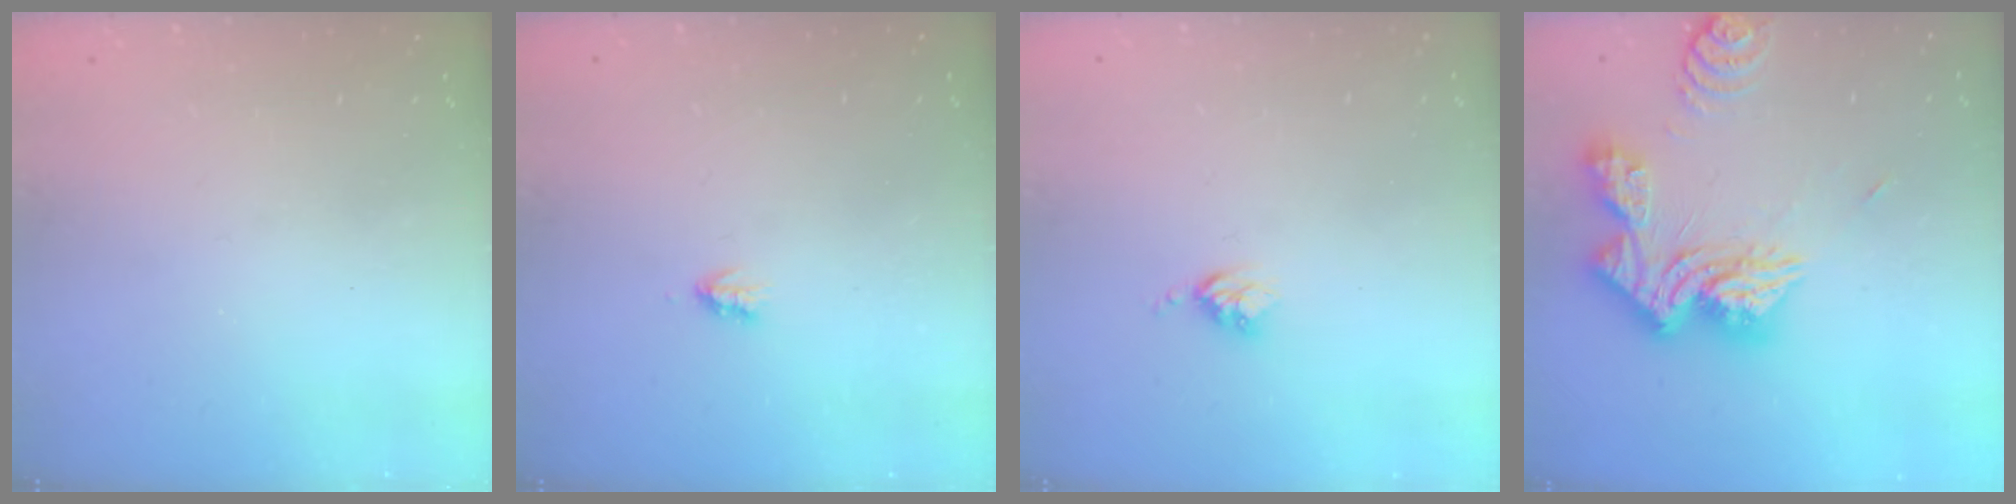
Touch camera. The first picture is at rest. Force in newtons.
{"total": 1.9, "press": 1.8, "slide": 0.4}
{"total": 3.4, "press": 3.4, "slide": 0.4}
{"total": 18.5, "press": 18.4, "slide": 1.6}